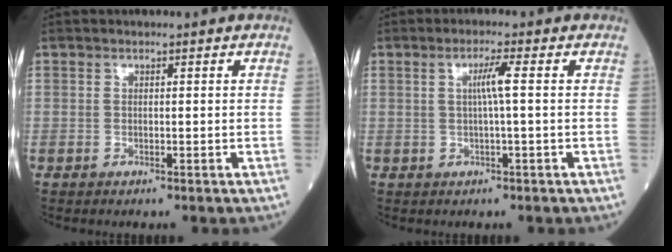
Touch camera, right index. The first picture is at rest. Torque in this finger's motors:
{"motor_torque": [0.39, -0.05, 0.10, 0.08]}